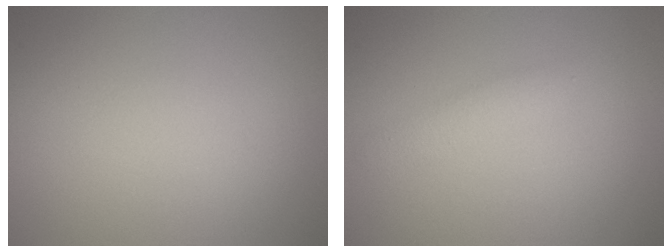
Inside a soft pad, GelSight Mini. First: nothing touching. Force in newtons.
{"total": 1.3, "press": 1.3, "slide": 0.0}